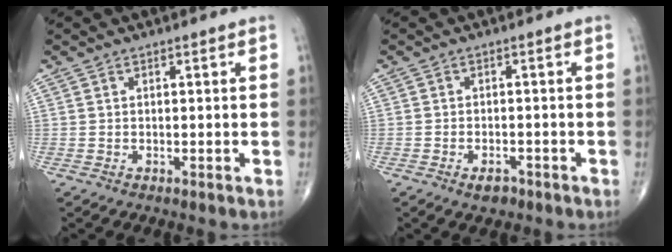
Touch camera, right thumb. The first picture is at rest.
{"total": 2.5, "force": [-1.6, 1.4, 1.4], "torque": [-0.019, 0.006, -0.020]}